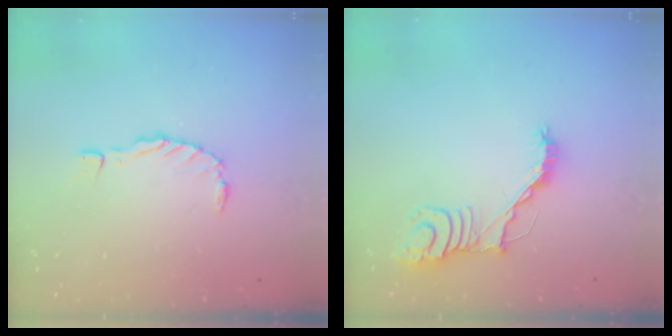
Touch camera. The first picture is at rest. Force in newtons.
{"total": 12.2, "press": 12.2, "slide": 1.0}